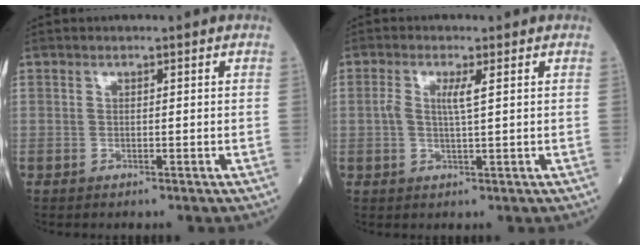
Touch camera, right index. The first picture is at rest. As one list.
[{"total": 3.0, "force": [0.7, 0.2, 3.0], "torque": [-0.064, 0.005, 0.011]}]